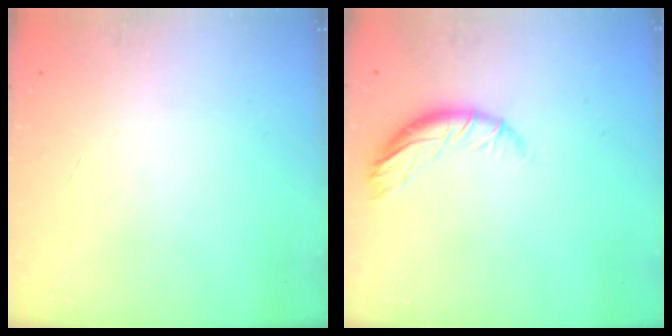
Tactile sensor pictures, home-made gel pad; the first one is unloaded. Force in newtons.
{"total": 9.4, "press": 9.2, "slide": 2.0}